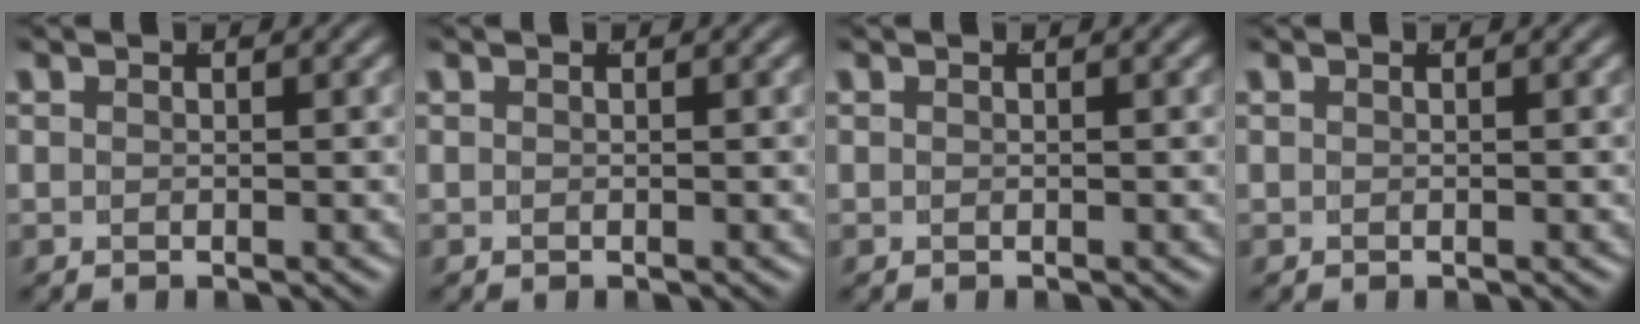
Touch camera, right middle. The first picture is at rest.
{"total": 0.0}
{"total": 0.0}
{"total": 0.0}